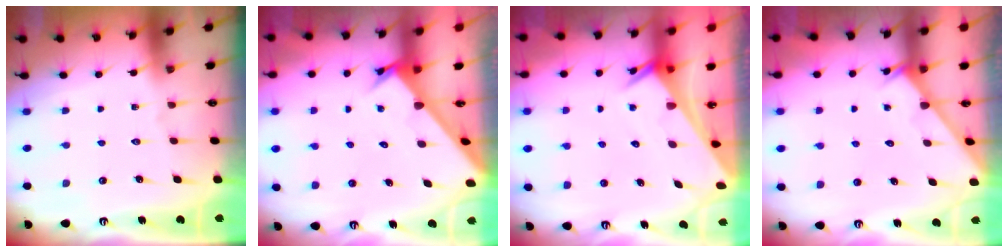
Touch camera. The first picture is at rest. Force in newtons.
{"total": 2.6, "press": 2.6, "slide": 0.3}
{"total": 2.6, "press": 2.6, "slide": 0.1}
{"total": 2.4, "press": 2.4, "slide": 0.2}